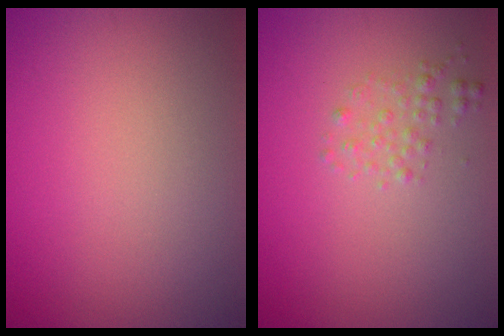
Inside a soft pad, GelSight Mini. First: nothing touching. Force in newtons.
{"total": 1.2, "press": 1.2, "slide": 0.1}